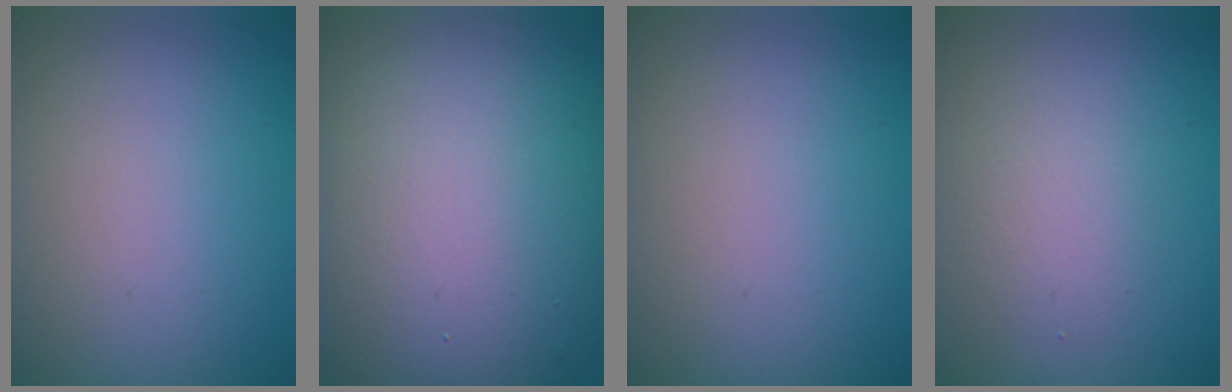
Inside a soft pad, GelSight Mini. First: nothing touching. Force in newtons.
{"total": 18.5, "press": 18.5, "slide": 0.5}
{"total": 0.0}
{"total": 2.1, "press": 2.1, "slide": 0.1}